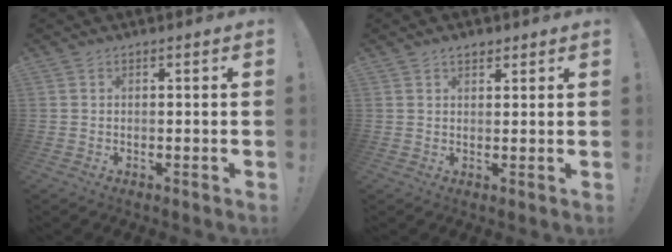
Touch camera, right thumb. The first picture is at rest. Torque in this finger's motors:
{"motor_torque": [0.09, 0.09, 0.24, 0.03, 0.00]}